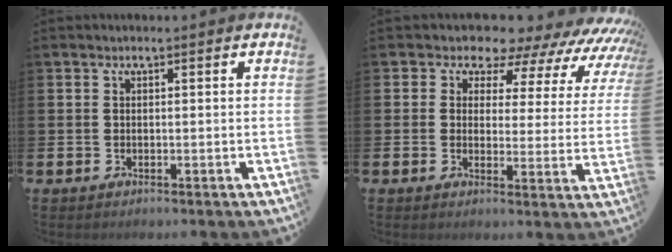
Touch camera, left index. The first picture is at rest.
{"total": 6.2, "force": [5.3, 3.2, 0.6], "torque": [-0.027, -0.060, 0.081]}